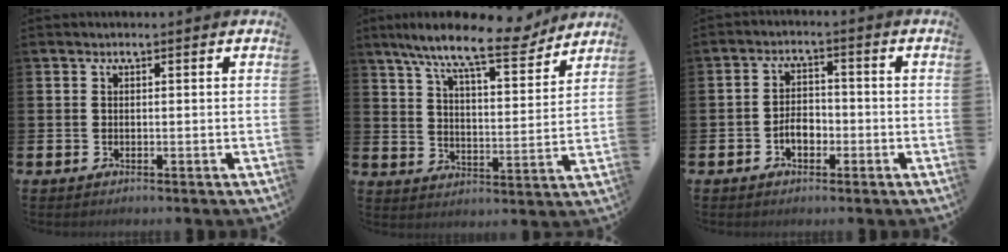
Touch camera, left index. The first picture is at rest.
{"total": 11.2, "force": [9.5, 1.8, 5.7], "torque": [-0.123, -0.055, 0.157]}
{"total": 3.3, "force": [-1.3, 2.0, 2.2], "torque": [-0.030, 0.001, -0.030]}